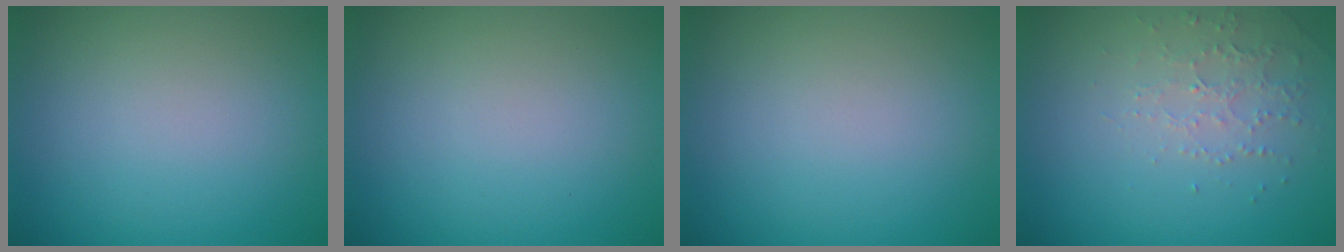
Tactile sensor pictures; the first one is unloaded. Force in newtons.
{"total": 0.0}
{"total": 0.0}
{"total": 2.2, "press": 2.1, "slide": 0.6}